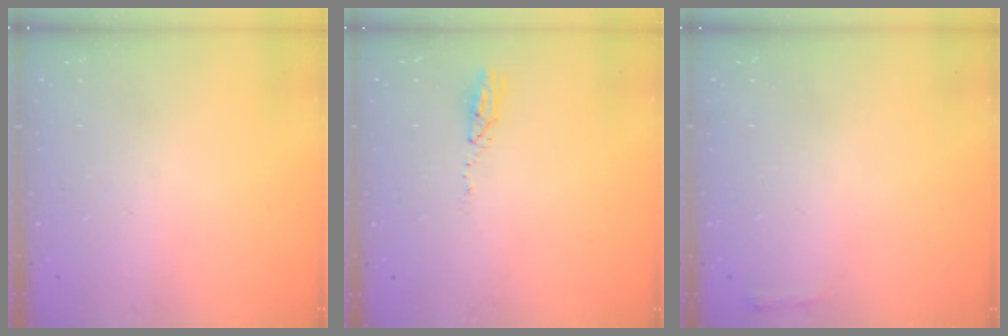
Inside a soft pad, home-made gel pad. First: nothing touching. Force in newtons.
{"total": 3.5, "press": 3.5, "slide": 0.3}
{"total": 2.3, "press": 2.3, "slide": 0.5}